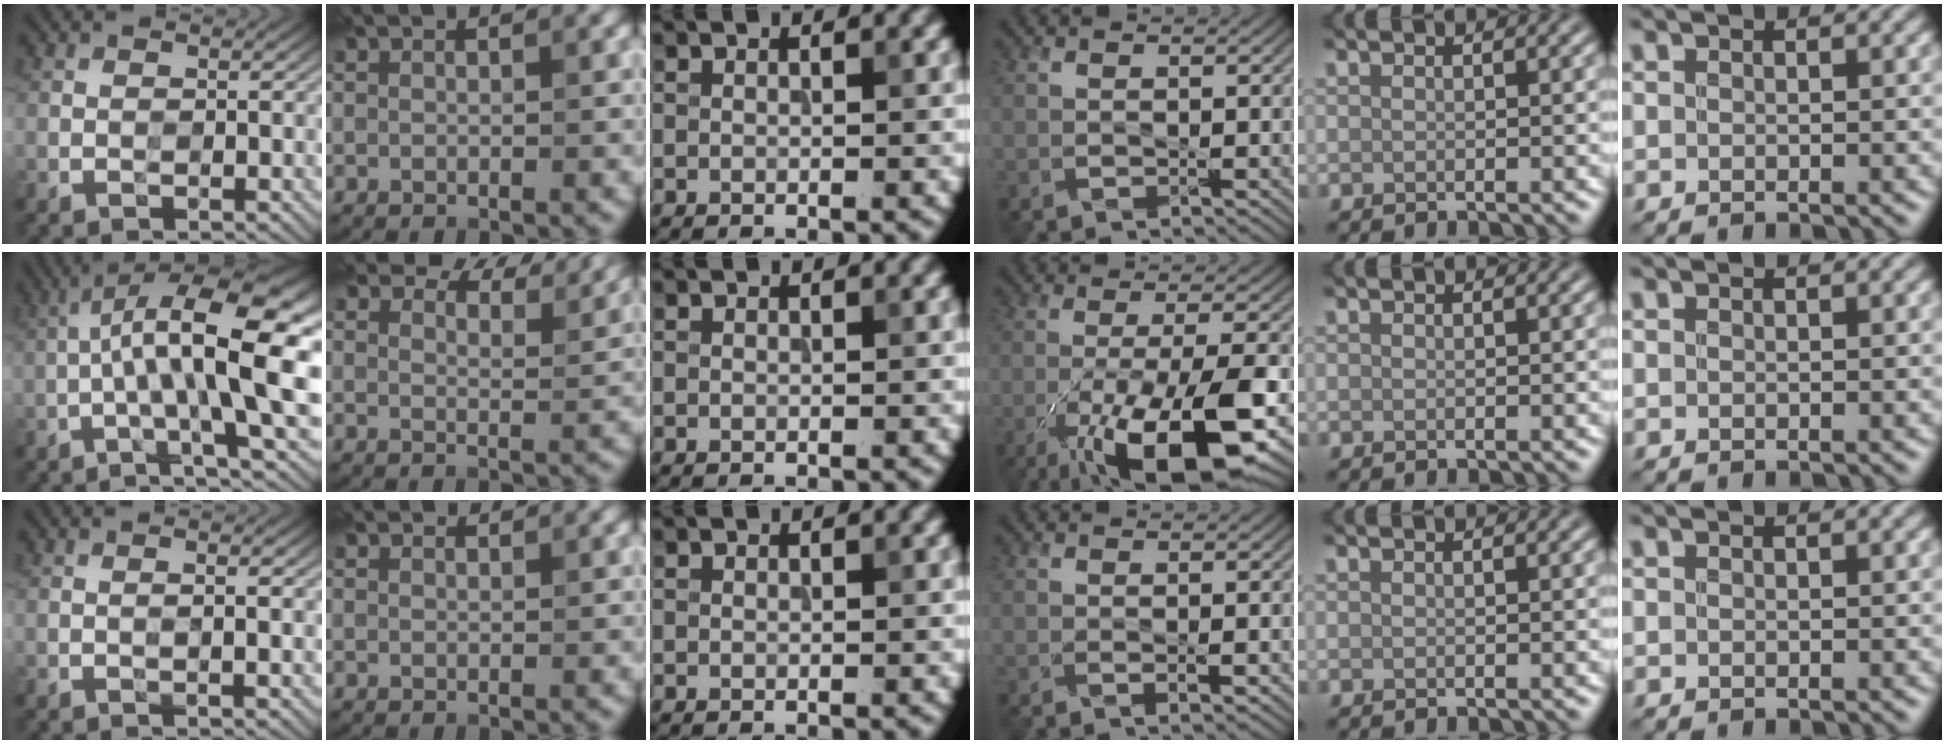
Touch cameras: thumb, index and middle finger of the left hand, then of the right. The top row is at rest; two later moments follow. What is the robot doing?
{"motion": "wipe", "object": "bowl"}